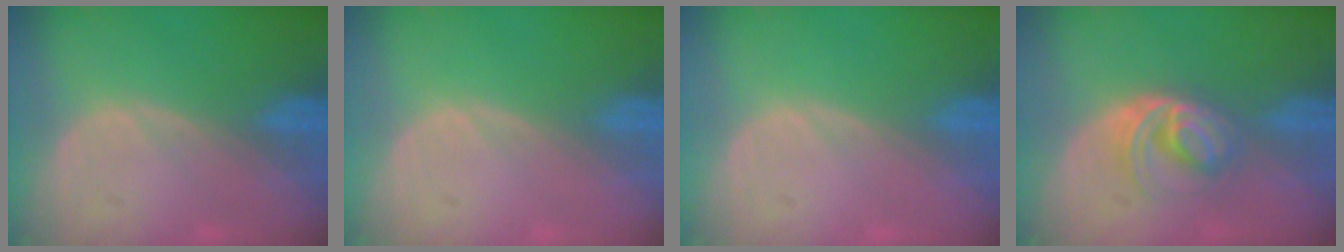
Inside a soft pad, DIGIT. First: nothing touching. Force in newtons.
{"total": 0.0}
{"total": 0.0}
{"total": 6.3, "press": 5.4, "slide": 3.1}